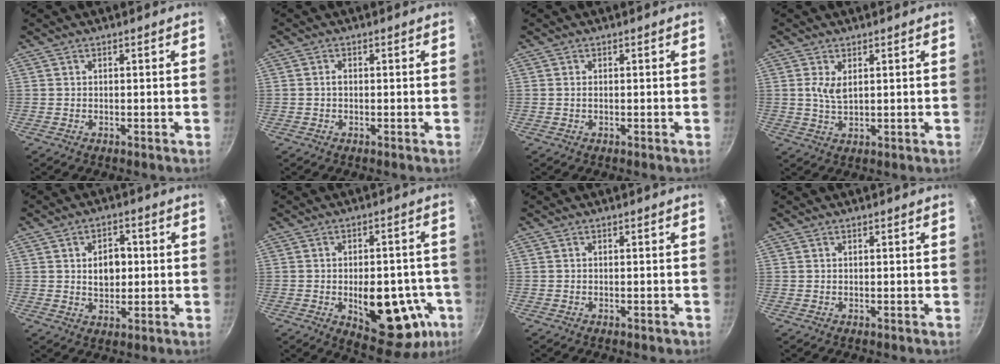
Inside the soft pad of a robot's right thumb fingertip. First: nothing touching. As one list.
[{"total": 1.0, "force": [-0.1, 0.7, 0.8], "torque": [-0.013, 0.006, -0.002]}, {"total": 0.6, "force": [0.1, 0.3, 0.6], "torque": [-0.014, 0.000, 0.002]}, {"total": 3.7, "force": [1.1, 1.8, 3.0], "torque": [-0.057, -0.010, 0.025]}, {"total": 6.9, "force": [0.7, 4.7, 5.0], "torque": [-0.054, 0.003, 0.012]}, {"total": 19.3, "force": [-5.2, 10.4, 15.4], "torque": [-0.154, 0.010, -0.057]}, {"total": 1.0, "force": [-0.6, 0.5, 0.6], "torque": [-0.006, 0.007, -0.005]}, {"total": 0.0}]